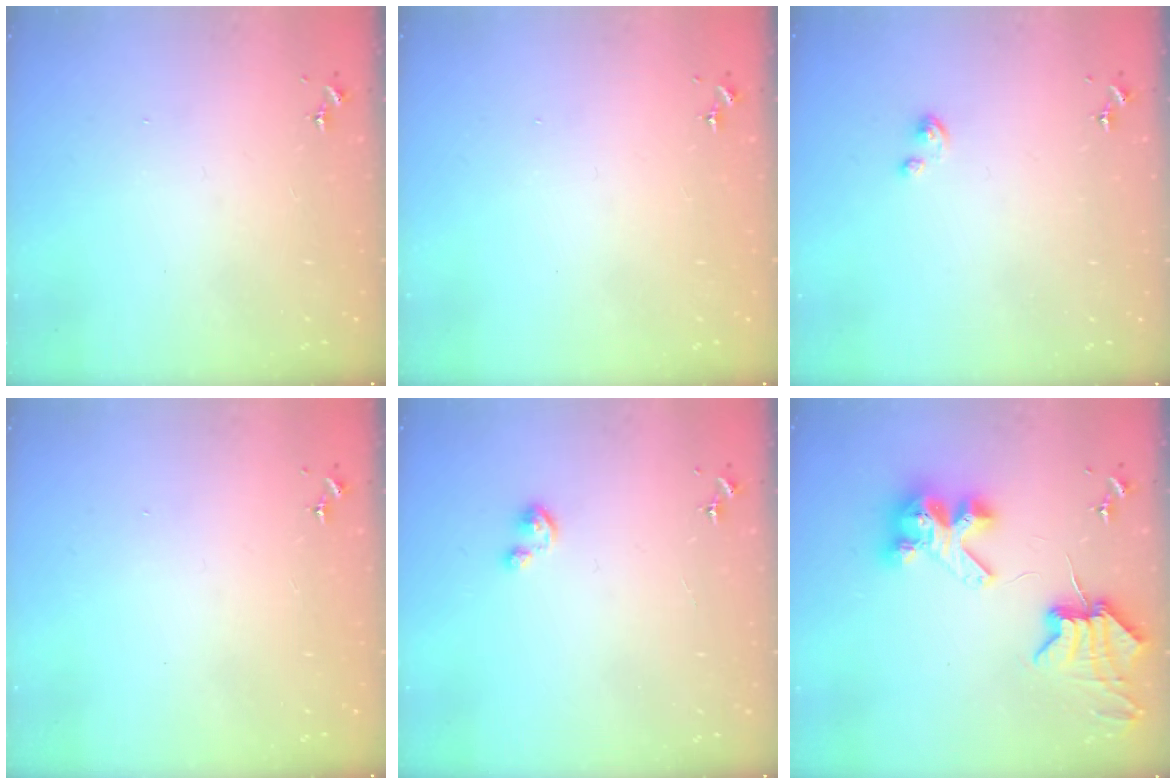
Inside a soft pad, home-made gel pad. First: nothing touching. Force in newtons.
{"total": 0.0}
{"total": 3.5, "press": 3.5, "slide": 0.3}
{"total": 0.0}
{"total": 3.0, "press": 3.0, "slide": 0.3}
{"total": 9.5, "press": 9.4, "slide": 1.2}